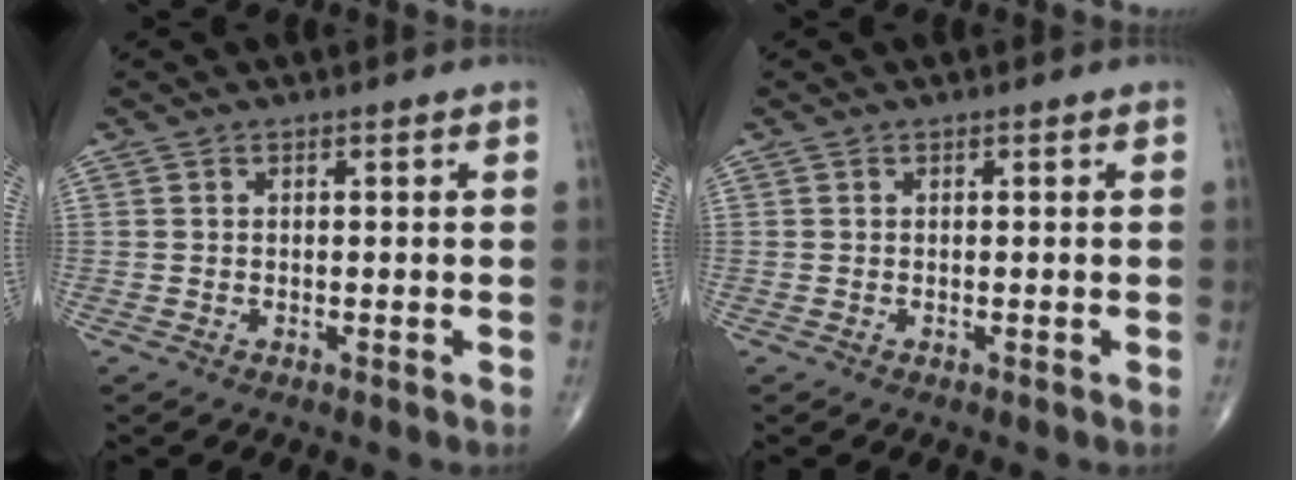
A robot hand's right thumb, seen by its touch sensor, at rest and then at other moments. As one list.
[{"total": 0.0}]